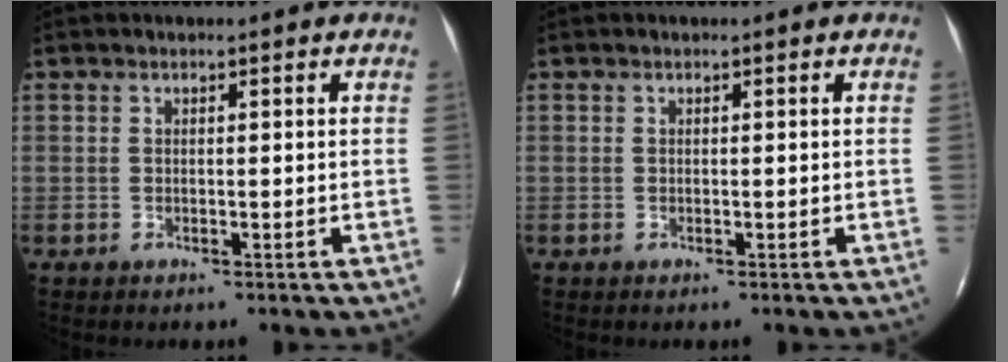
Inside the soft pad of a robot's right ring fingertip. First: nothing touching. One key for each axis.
{"total": 0.0}